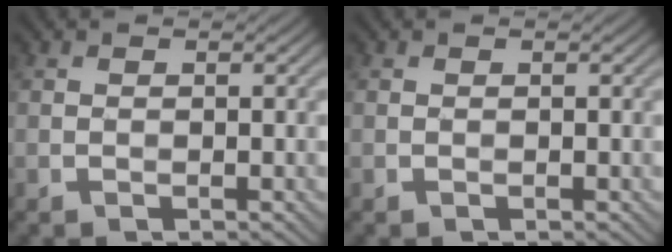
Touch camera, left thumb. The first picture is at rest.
{"total": 0.0}